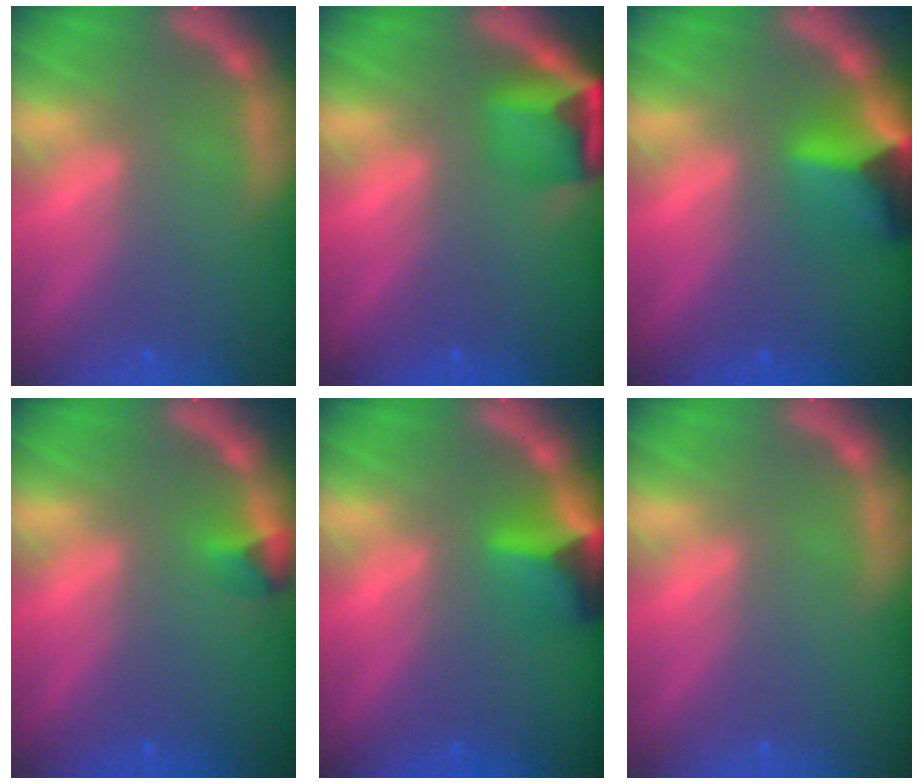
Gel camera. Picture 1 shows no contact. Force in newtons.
{"total": 4.9}
{"total": 5.9}
{"total": 1.4}
{"total": 4.5}
{"total": 0.0}